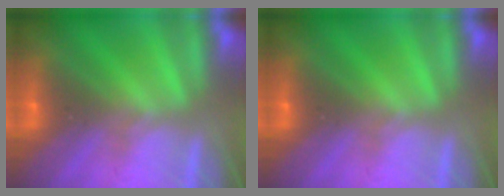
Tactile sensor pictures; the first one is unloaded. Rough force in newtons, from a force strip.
{"total": 0.0}